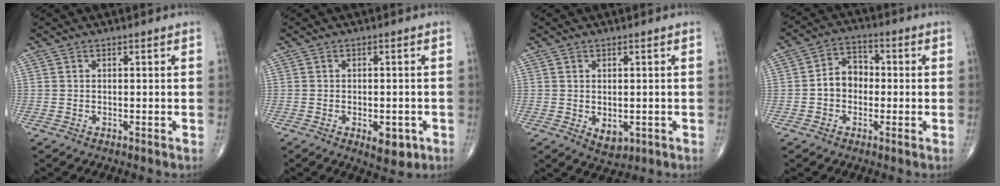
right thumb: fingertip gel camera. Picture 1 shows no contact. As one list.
[{"total": 5.0, "force": [-1.9, 2.5, 3.9], "torque": [-0.042, 0.004, -0.016]}, {"total": 3.6, "force": [-0.6, 2.2, 2.7], "torque": [-0.031, -0.006, 0.003]}, {"total": 6.5, "force": [-0.8, 5.1, 3.9], "torque": [-0.043, 0.027, -0.026]}]